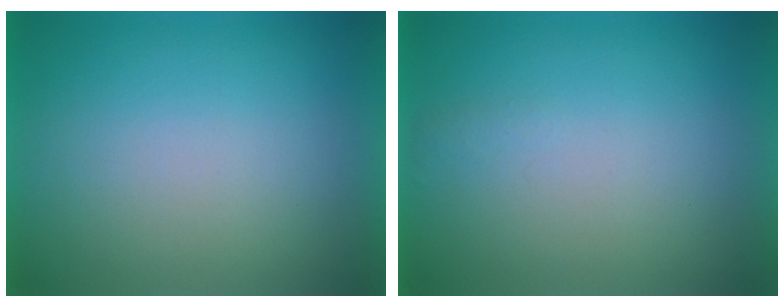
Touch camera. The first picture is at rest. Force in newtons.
{"total": 1.1}